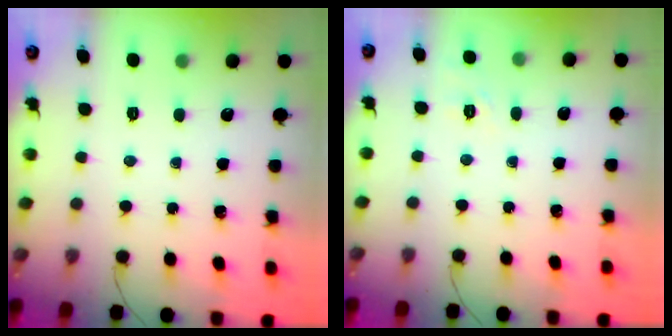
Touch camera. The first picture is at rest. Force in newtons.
{"total": 1.8, "press": 0.3, "slide": 1.8}